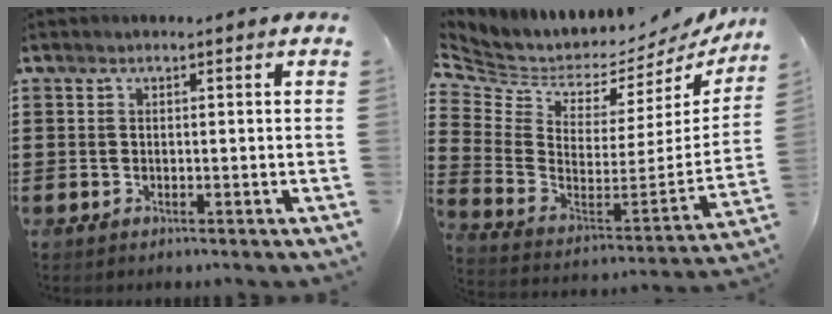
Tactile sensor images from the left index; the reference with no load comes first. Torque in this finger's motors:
{"motor_torque": [-0.70, 0.73, 0.02, -0.01]}